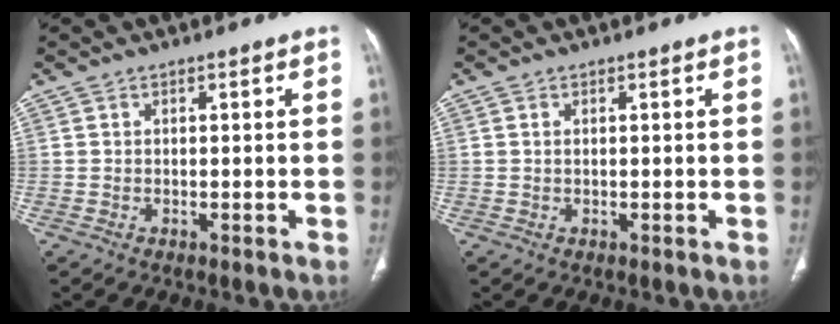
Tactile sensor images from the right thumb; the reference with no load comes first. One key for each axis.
{"total": 0.5, "fx": 0.2, "fy": 0.2, "fz": 0.4, "tx": -0.013, "ty": 0.004, "tz": 0.004}